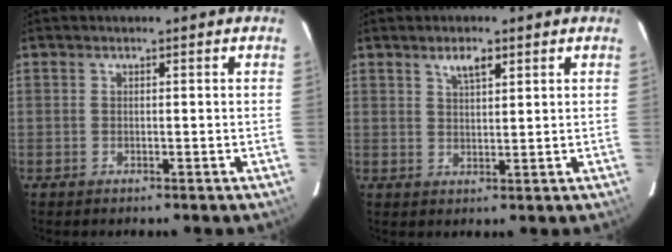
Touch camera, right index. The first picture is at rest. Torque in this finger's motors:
{"motor_torque": [0.15, 0.09, 0.12, 0.04]}